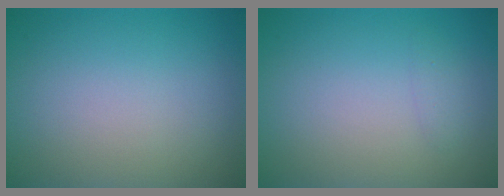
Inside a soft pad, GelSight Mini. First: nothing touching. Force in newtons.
{"total": 0.7, "press": 0.7, "slide": 0.0}